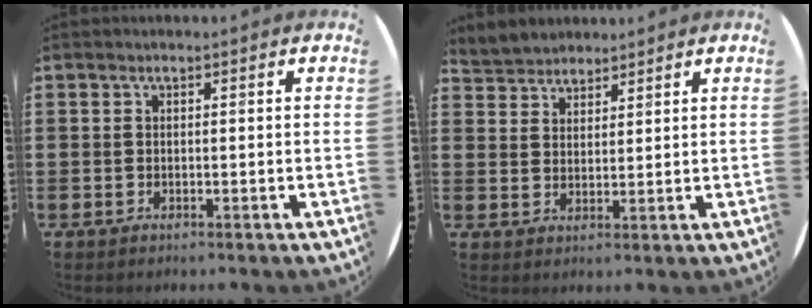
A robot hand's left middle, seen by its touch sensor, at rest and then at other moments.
{"total": 3.7, "force": [3.5, 1.1, -0.5], "torque": [-0.004, -0.006, 0.070]}